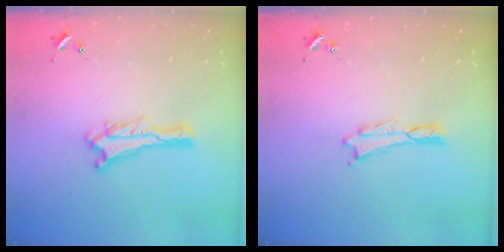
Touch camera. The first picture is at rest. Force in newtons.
{"total": 0.0}